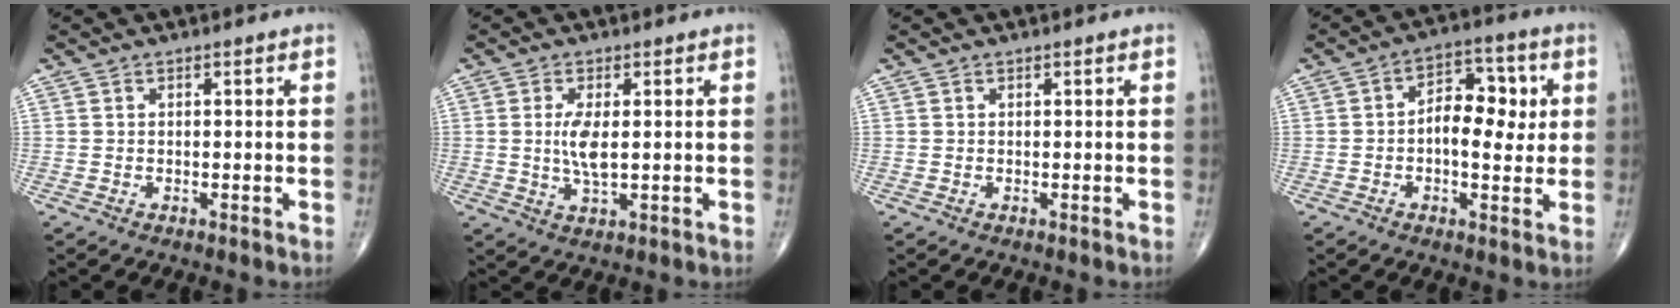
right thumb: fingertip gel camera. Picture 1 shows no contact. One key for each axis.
{"total": 5.3, "fx": 0.5, "fy": 1.9, "fz": 4.9, "tx": -0.104, "ty": -0.012, "tz": 0.011}
{"total": 0.0}
{"total": 10.1, "fx": 0.6, "fy": 5.8, "fz": 8.2, "tx": -0.095, "ty": 0.016, "tz": 0.006}